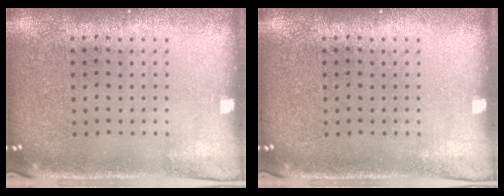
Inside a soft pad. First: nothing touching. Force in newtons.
{"total": 0.0}